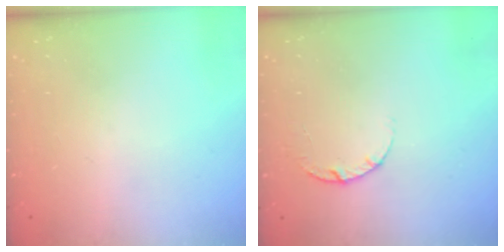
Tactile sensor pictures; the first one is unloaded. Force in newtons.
{"total": 3.6, "press": 3.6, "slide": 0.5}